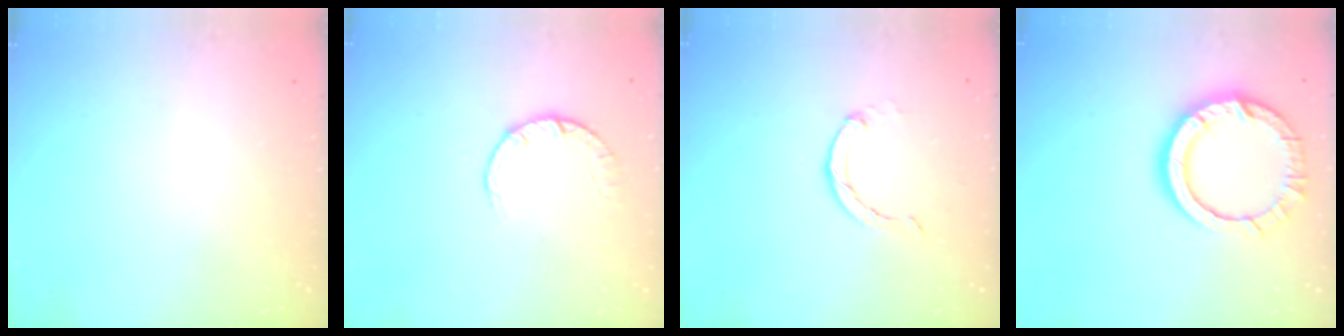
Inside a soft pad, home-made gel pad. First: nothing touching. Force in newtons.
{"total": 2.8, "press": 2.8, "slide": 0.4}
{"total": 3.0, "press": 3.0, "slide": 0.4}
{"total": 13.5, "press": 13.5, "slide": 1.3}